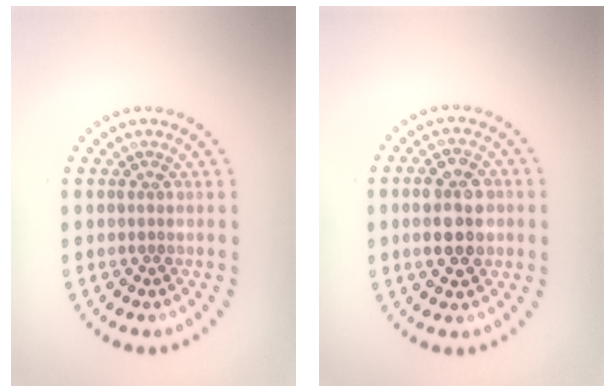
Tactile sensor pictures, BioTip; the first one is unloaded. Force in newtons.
{"total": 4.8, "press": 4.8, "slide": 0.1}